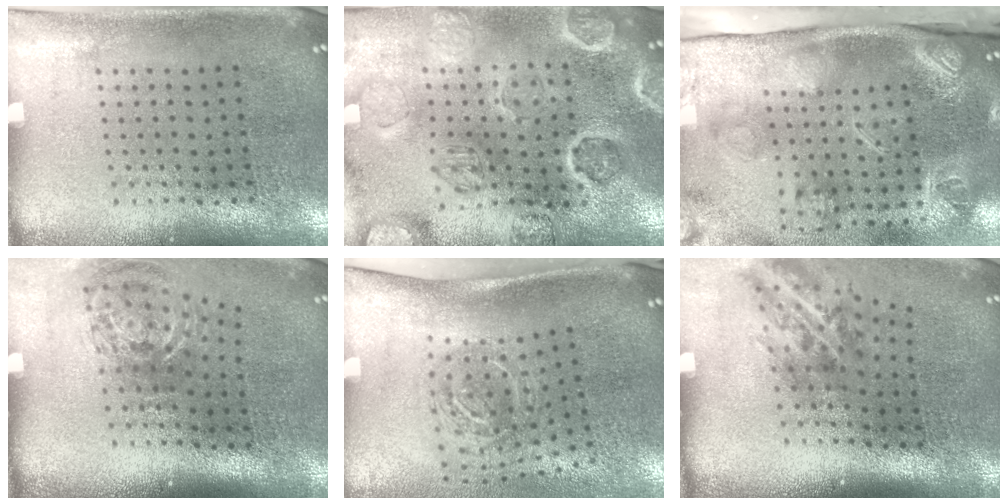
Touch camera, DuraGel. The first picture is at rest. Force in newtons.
{"total": 2.7, "press": 2.7, "slide": 0.2}
{"total": 4.7, "press": 3.2, "slide": 3.4}
{"total": 1.7, "press": 1.2, "slide": 1.2}
{"total": 2.0, "press": 1.3, "slide": 1.5}
{"total": 2.0, "press": 1.3, "slide": 1.5}